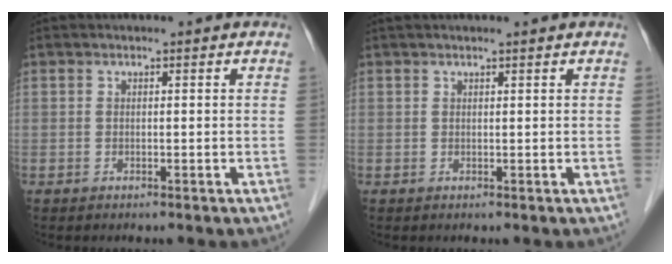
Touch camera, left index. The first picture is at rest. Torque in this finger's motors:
{"motor_torque": [0.30, -0.27, 0.08, 0.02]}